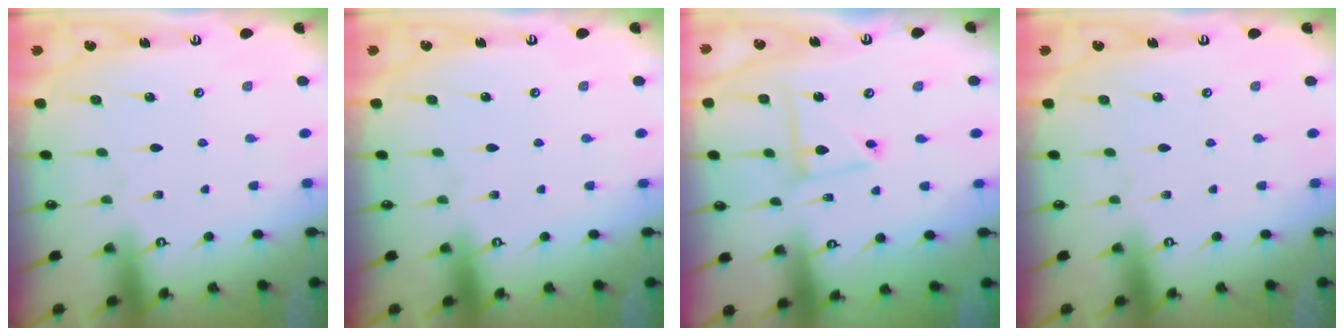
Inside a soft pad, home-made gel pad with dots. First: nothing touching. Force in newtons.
{"total": 0.0}
{"total": 6.6, "press": 6.6, "slide": 0.5}
{"total": 0.0}